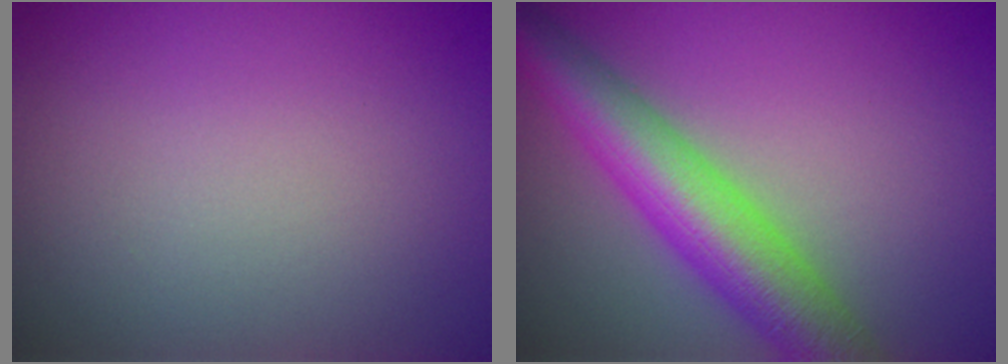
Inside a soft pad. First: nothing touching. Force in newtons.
{"total": 8.1, "press": 8.1, "slide": 0.2}